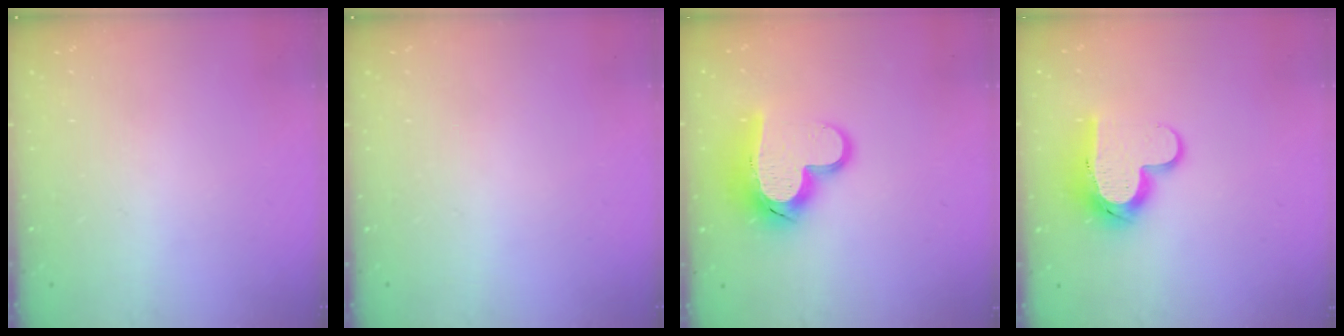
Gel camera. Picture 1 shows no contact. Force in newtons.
{"total": 0.0}
{"total": 14.9, "press": 14.9, "slide": 0.9}
{"total": 11.7, "press": 11.7, "slide": 0.8}